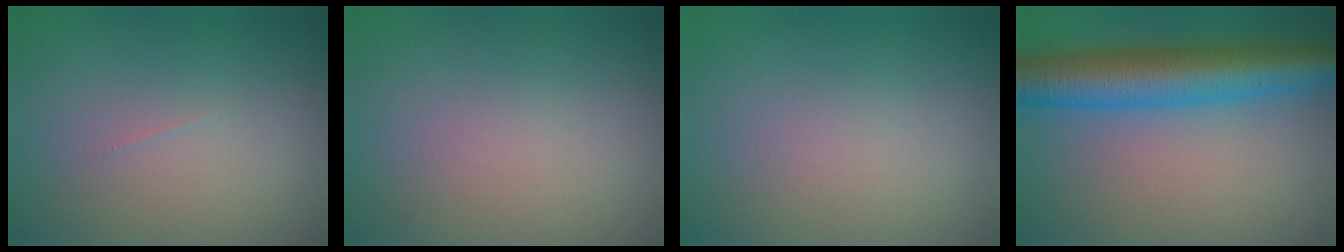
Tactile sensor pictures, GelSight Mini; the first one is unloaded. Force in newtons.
{"total": 0.0}
{"total": 0.0}
{"total": 9.2, "press": 9.2, "slide": 0.1}